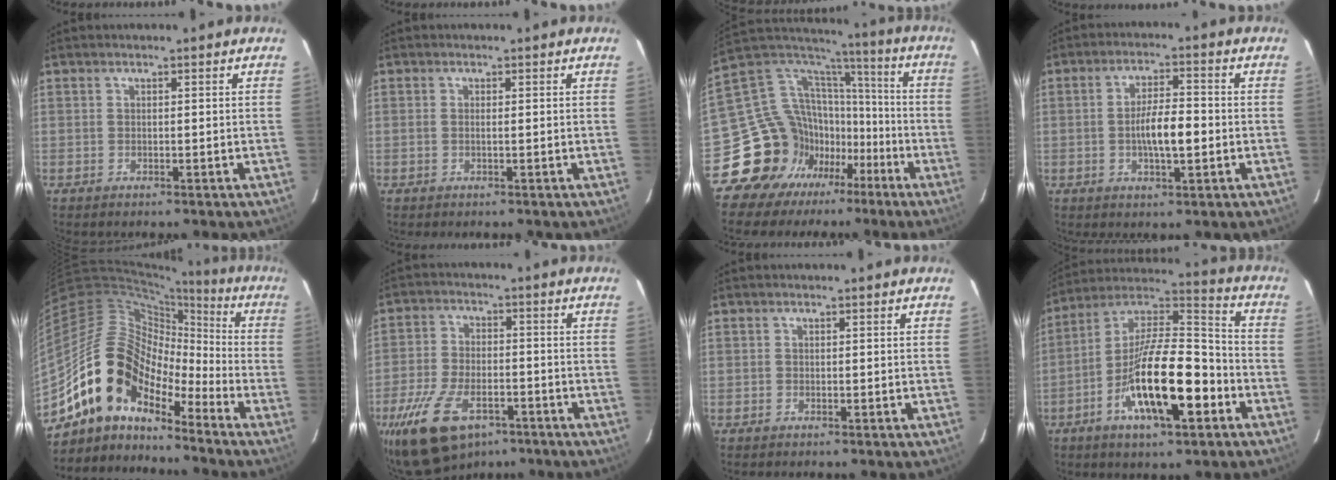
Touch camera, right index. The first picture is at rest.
{"total": 0.6, "force": [-0.1, 0.0, 0.6], "torque": [-0.012, 0.000, -0.003]}
{"total": 18.2, "force": [-11.0, 14.0, 4.0], "torque": [-0.101, 0.068, -0.180]}
{"total": 7.1, "force": [-1.2, 2.0, 6.7], "torque": [-0.123, 0.002, -0.017]}
{"total": 14.8, "force": [-11.2, 7.1, 6.6], "torque": [-0.116, 0.020, -0.219]}
{"total": 16.6, "force": [-10.0, 8.6, 10.1], "torque": [-0.230, -0.025, -0.176]}
{"total": 0.0}
{"total": 19.6, "force": [-7.6, 6.4, 17.0], "torque": [-0.305, -0.004, -0.135]}